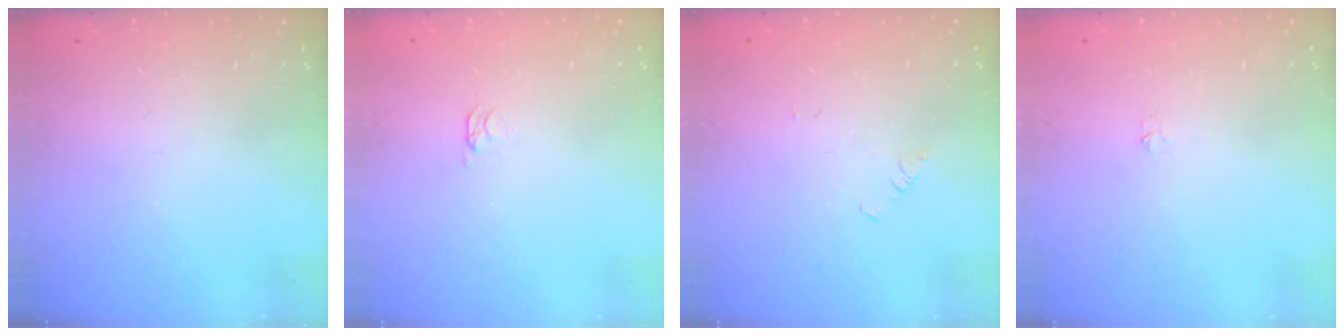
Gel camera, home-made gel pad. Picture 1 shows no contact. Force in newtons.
{"total": 1.6, "press": 1.6, "slide": 0.4}
{"total": 1.0, "press": 0.9, "slide": 0.2}
{"total": 3.1, "press": 3.0, "slide": 0.4}